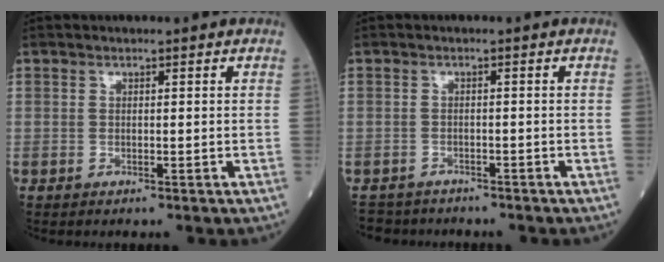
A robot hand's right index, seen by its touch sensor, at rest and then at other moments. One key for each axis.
{"total": 4.4, "fx": -4.0, "fy": 1.9, "fz": -0.3, "tx": 0.005, "ty": -0.003, "tz": -0.067}